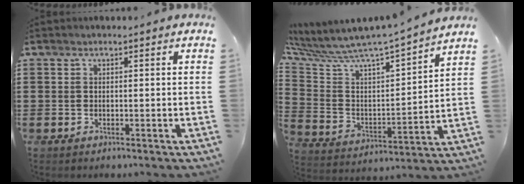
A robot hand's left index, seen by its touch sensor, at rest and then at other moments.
{"total": 5.8, "force": [5.6, 0.2, 1.7], "torque": [-0.067, -0.065, 0.083]}